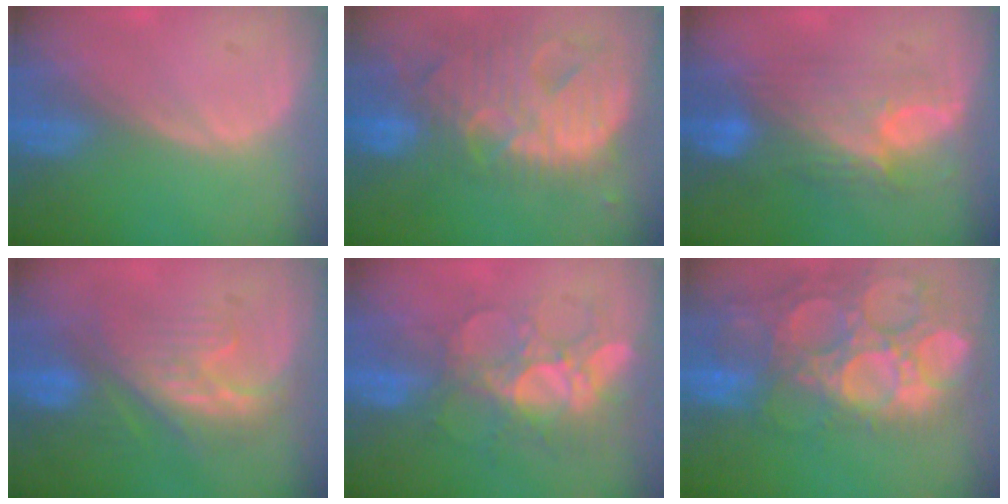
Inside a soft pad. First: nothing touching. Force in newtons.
{"total": 13.7, "press": 11.7, "slide": 7.2}
{"total": 8.3, "press": 7.9, "slide": 2.3}
{"total": 8.1, "press": 7.9, "slide": 1.6}
{"total": 9.6, "press": 8.5, "slide": 4.4}
{"total": 15.7, "press": 12.9, "slide": 8.9}